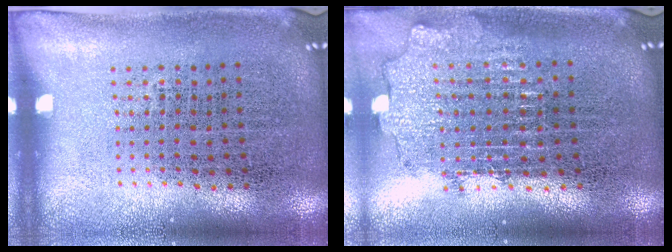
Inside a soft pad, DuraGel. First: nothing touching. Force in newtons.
{"total": 2.0, "press": 1.5, "slide": 1.3}